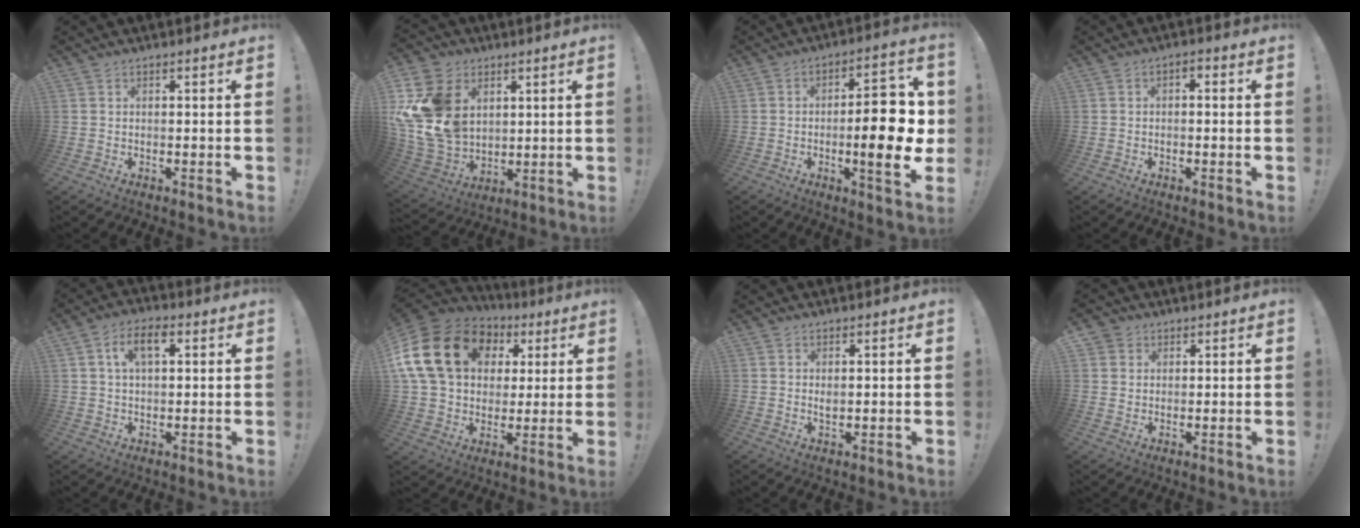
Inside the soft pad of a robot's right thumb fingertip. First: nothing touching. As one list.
[{"total": 19.1, "force": [5.4, 14.8, 10.8], "torque": [-0.227, -0.028, 0.108]}, {"total": 16.2, "force": [-1.5, 4.8, 15.4], "torque": [-0.202, 0.003, -0.023]}, {"total": 1.7, "force": [-1.2, 0.6, 1.1], "torque": [-0.016, 0.007, -0.022]}, {"total": 8.1, "force": [2.6, 4.6, 6.1], "torque": [-0.100, 0.011, 0.045]}, {"total": 23.5, "force": [6.9, 17.0, 14.7], "torque": [-0.274, -0.011, 0.148]}, {"total": 1.4, "force": [0.6, 0.7, 1.0], "torque": [-0.015, -0.002, 0.009]}, {"total": 3.5, "force": [1.8, 2.9, 0.4], "torque": [-0.002, -0.006, 0.032]}]